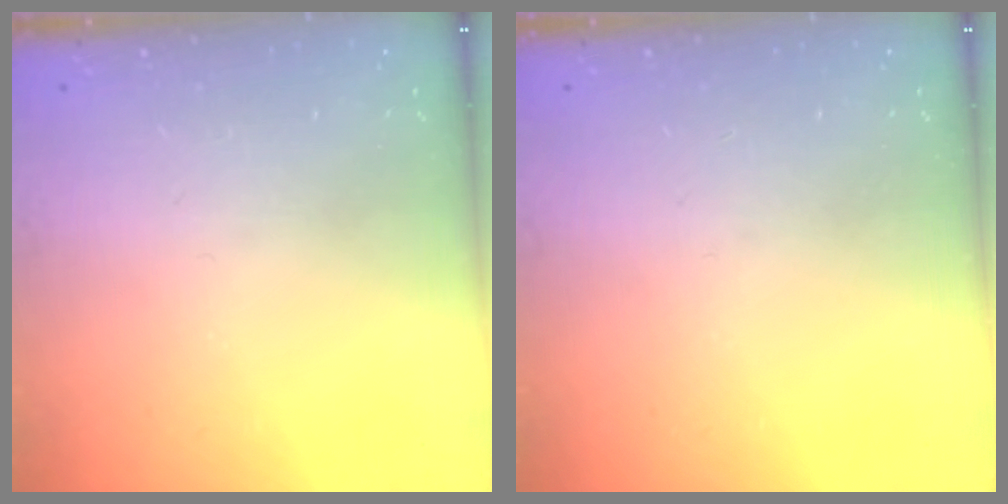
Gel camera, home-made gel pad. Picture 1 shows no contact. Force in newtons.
{"total": 0.0}